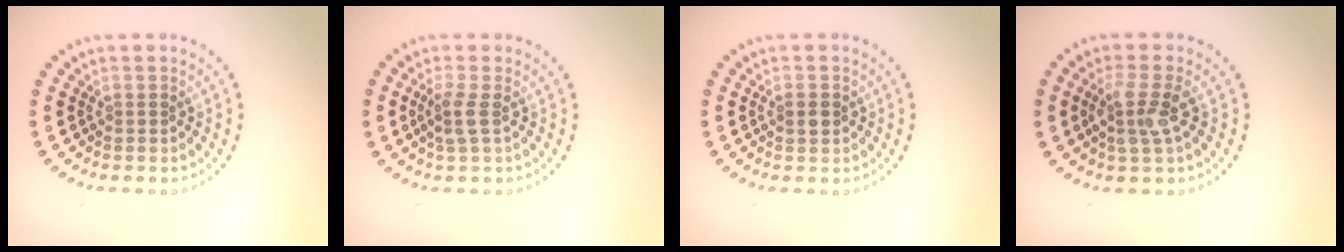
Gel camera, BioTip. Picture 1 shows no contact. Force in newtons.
{"total": 1.8, "press": 1.5, "slide": 1.0}
{"total": 1.5, "press": 1.5, "slide": 0.1}
{"total": 2.9, "press": 2.6, "slide": 1.3}